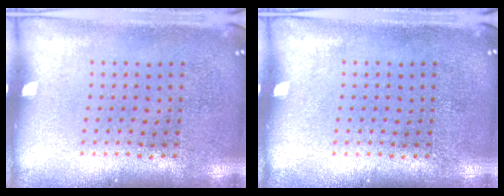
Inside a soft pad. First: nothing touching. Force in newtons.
{"total": 0.0}